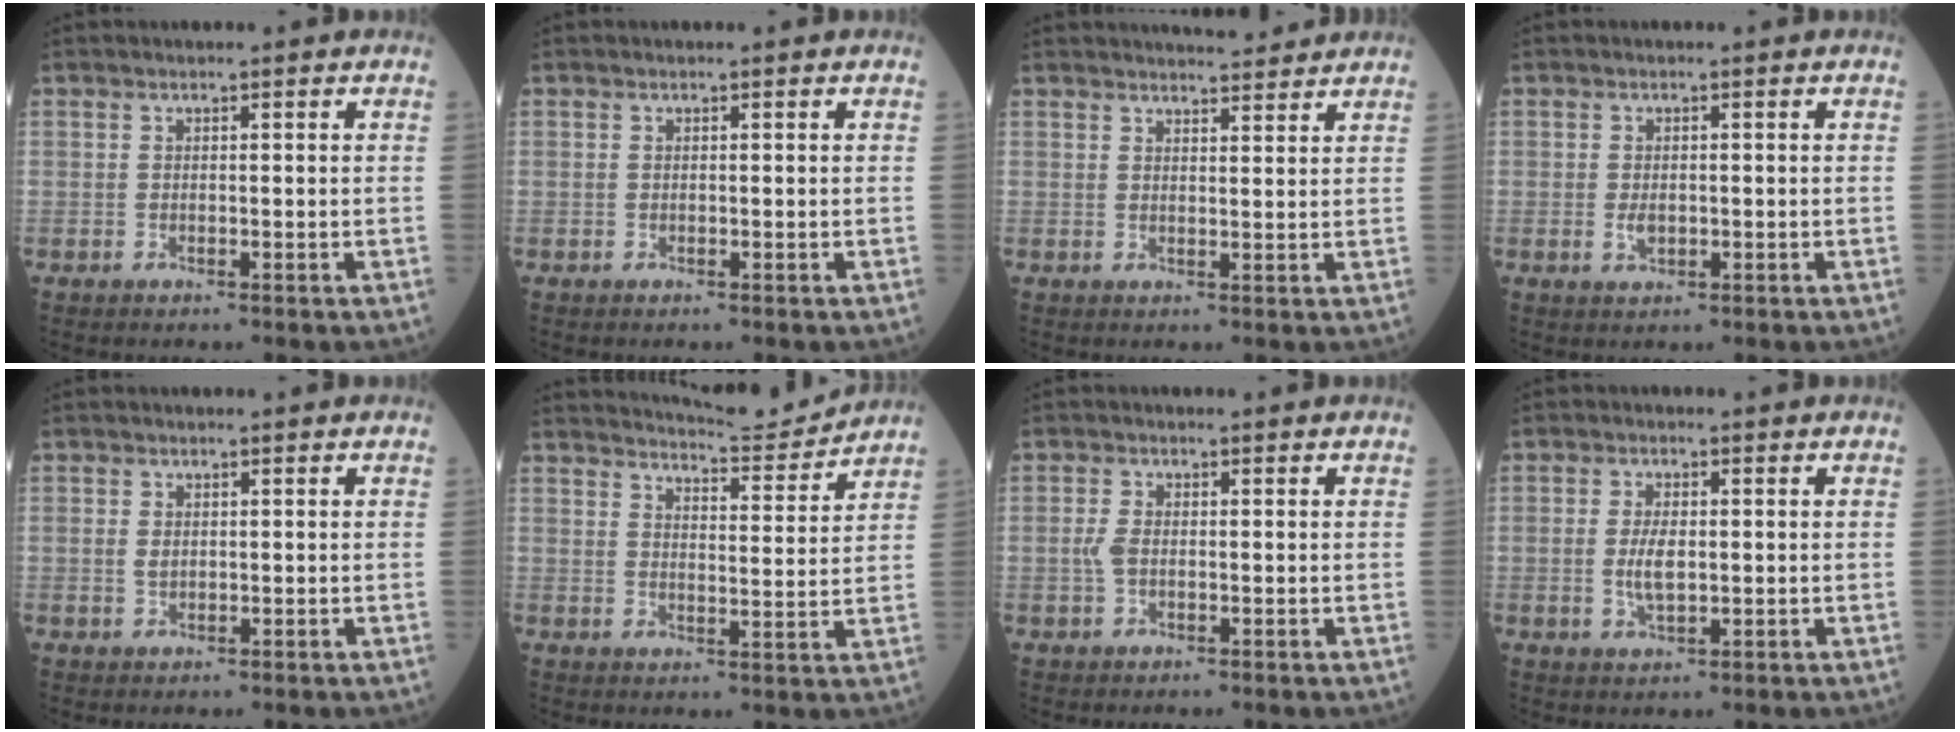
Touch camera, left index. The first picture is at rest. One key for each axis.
{"total": 0.0}
{"total": 5.6, "fx": 5.4, "fy": 0.7, "fz": 1.4, "tx": -0.023, "ty": 0.013, "tz": 0.069}
{"total": 1.8, "fx": -0.3, "fy": 1.0, "fz": 1.4, "tx": -0.032, "ty": -0.001, "tz": -0.002}
{"total": 1.3, "fx": 0.1, "fy": 0.9, "fz": 1.0, "tx": -0.021, "ty": 0.002, "tz": 0.004}
{"total": 8.5, "fx": 8.4, "fy": -0.5, "fz": 0.6, "tx": -0.020, "ty": -0.010, "tz": 0.120}
{"total": 1.9, "fx": -0.3, "fy": 0.9, "fz": 1.6, "tx": -0.042, "ty": 0.000, "tz": -0.008}
{"total": 3.7, "fx": -0.2, "fy": 1.3, "fz": 3.4, "tx": -0.074, "ty": -0.004, "tz": -0.002}